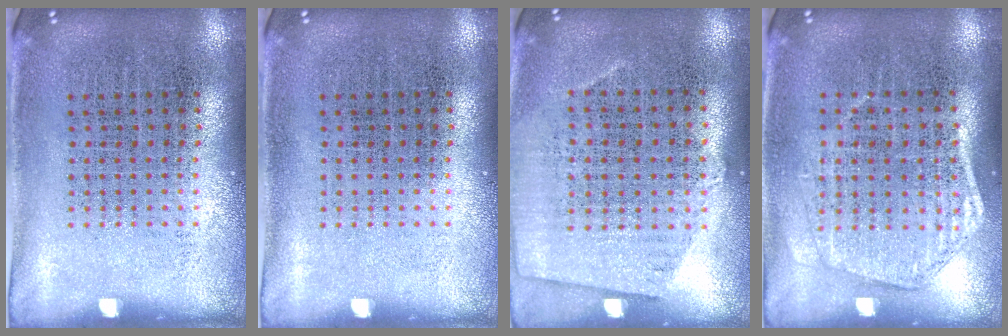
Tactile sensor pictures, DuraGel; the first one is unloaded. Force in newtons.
{"total": 0.0}
{"total": 0.7, "press": 0.4, "slide": 0.5}
{"total": 1.5, "press": 1.4, "slide": 0.5}